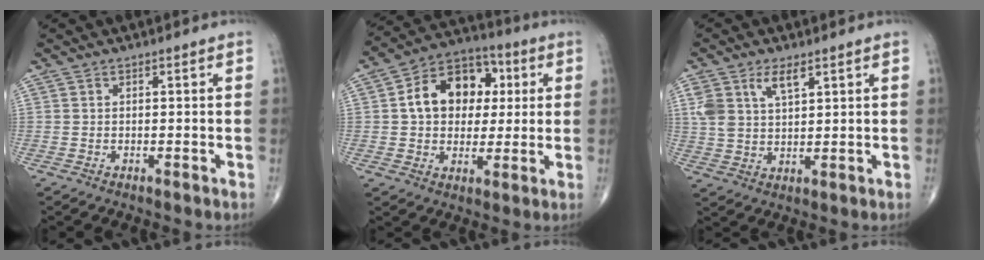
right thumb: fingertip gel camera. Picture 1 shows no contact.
{"total": 14.4, "force": [2.4, 10.7, 9.4], "torque": [-0.110, 0.015, 0.031]}
{"total": 6.8, "force": [3.5, 3.2, 4.8], "torque": [-0.092, -0.008, 0.073]}